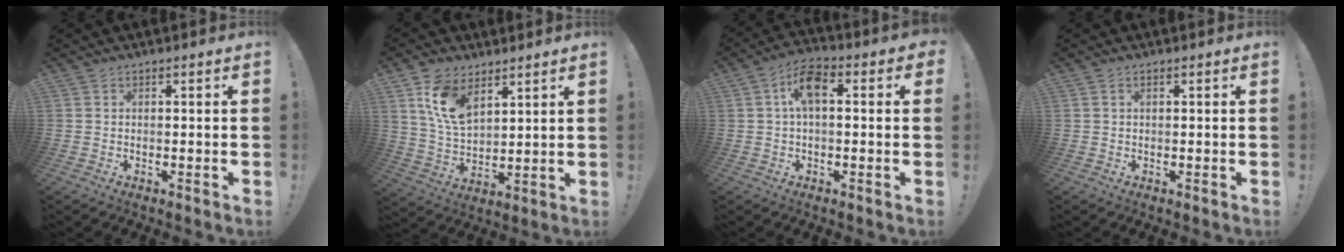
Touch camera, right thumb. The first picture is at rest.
{"total": 12.7, "force": [7.1, 7.4, 7.5], "torque": [-0.147, -0.025, 0.138]}
{"total": 8.4, "force": [1.6, 4.4, 7.0], "torque": [-0.112, 0.013, 0.030]}
{"total": 0.8, "force": [0.3, 0.3, 0.6], "torque": [-0.016, 0.003, 0.006]}